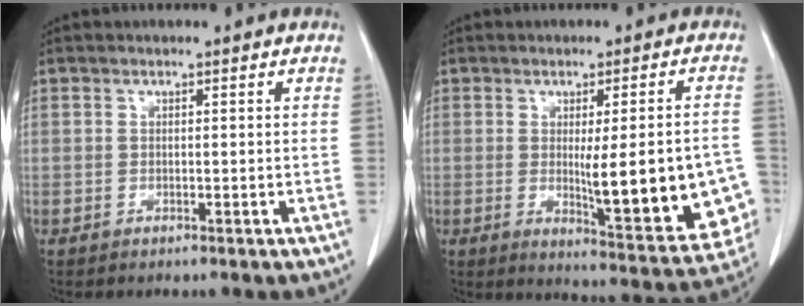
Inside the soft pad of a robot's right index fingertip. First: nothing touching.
{"total": 15.9, "force": [-2.5, 3.1, 15.4], "torque": [-0.149, -0.006, -0.014]}